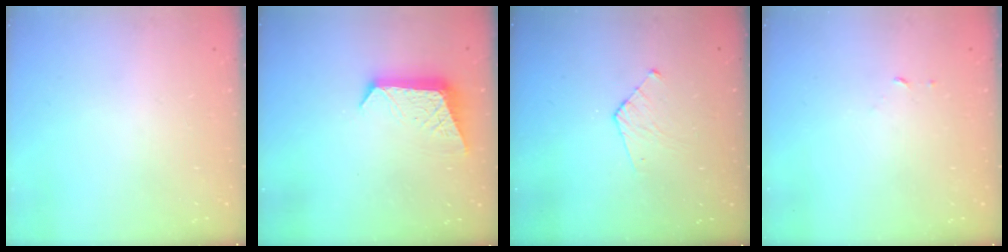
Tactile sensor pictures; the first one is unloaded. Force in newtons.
{"total": 9.3, "press": 9.2, "slide": 0.8}
{"total": 5.8, "press": 5.8, "slide": 0.5}
{"total": 2.5, "press": 2.5, "slide": 0.2}